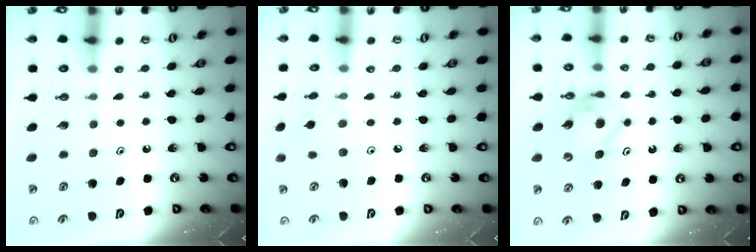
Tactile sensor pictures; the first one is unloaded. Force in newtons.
{"total": 3.0, "press": 2.9, "slide": 0.6}
{"total": 9.1, "press": 9.1, "slide": 0.9}